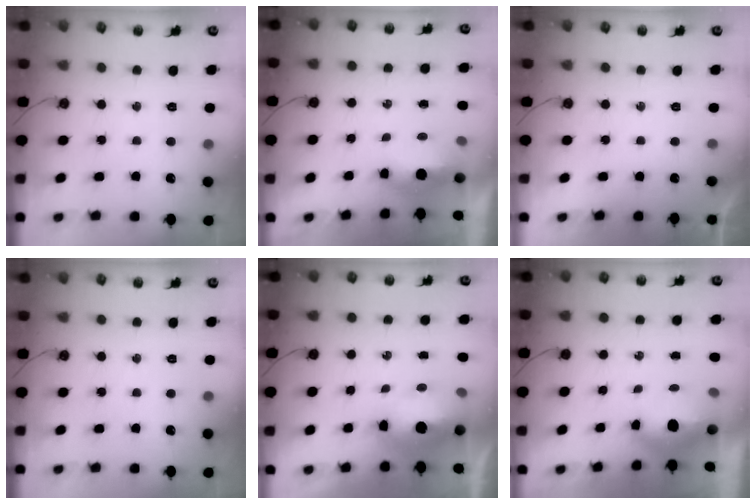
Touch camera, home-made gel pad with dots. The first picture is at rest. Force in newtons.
{"total": 9.6, "press": 6.1, "slide": 7.4}
{"total": 0.0}
{"total": 0.0}
{"total": 10.4, "press": 10.3, "slide": 1.1}
{"total": 5.4, "press": 5.3, "slide": 0.6}